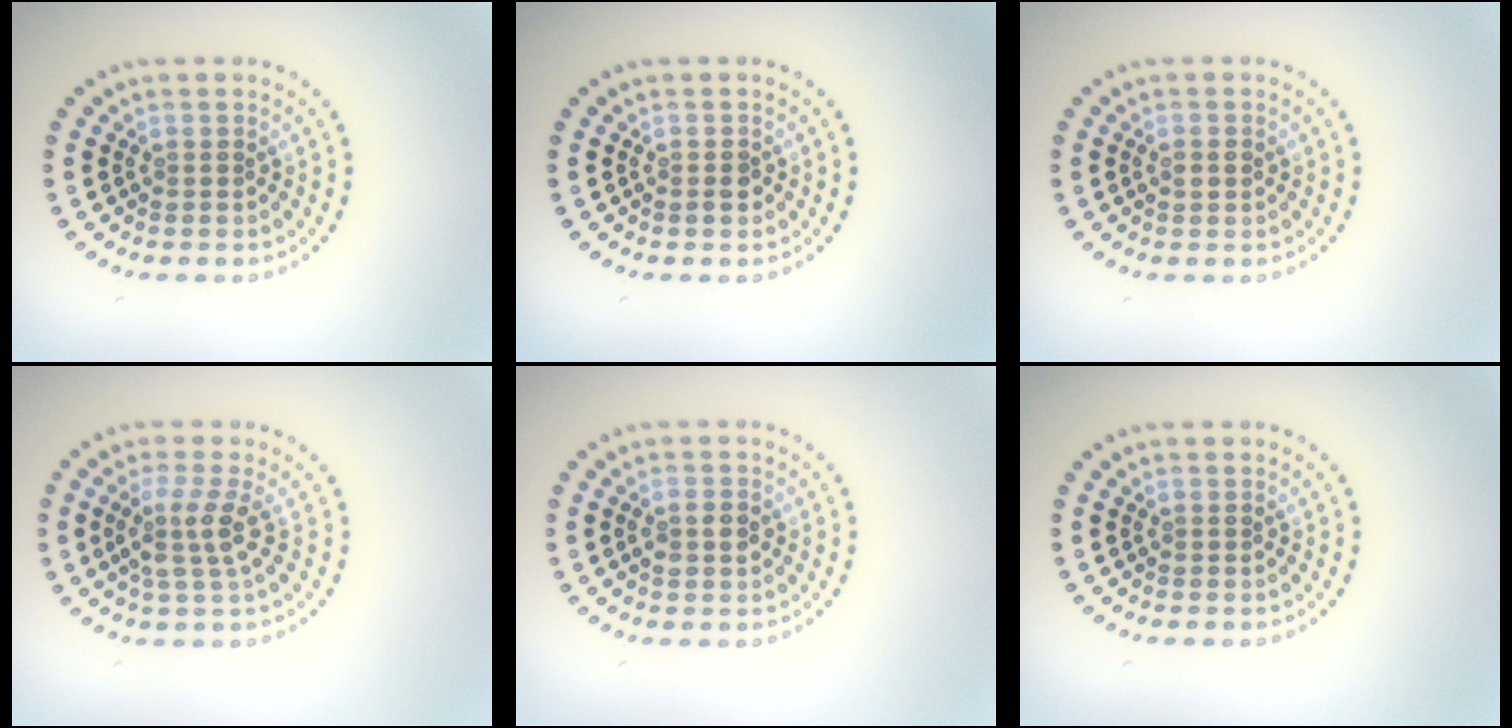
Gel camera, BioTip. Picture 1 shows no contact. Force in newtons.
{"total": 1.3, "press": 1.2, "slide": 0.4}
{"total": 1.5, "press": 1.5, "slide": 0.1}
{"total": 2.9, "press": 2.3, "slide": 1.8}
{"total": 1.5, "press": 1.4, "slide": 0.3}
{"total": 0.0}